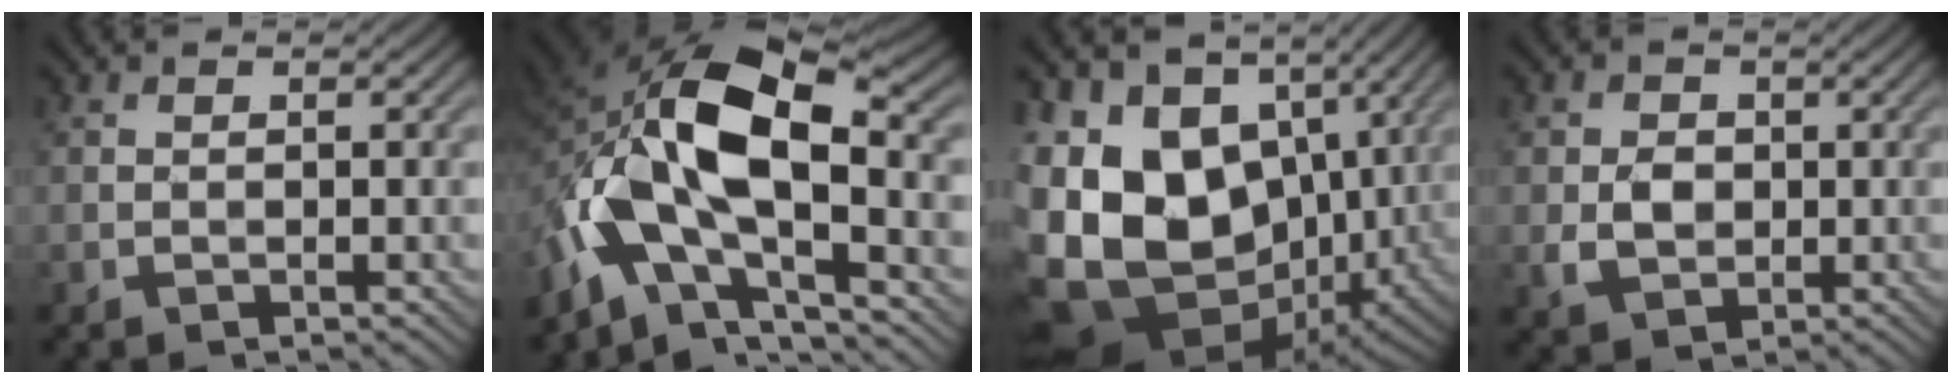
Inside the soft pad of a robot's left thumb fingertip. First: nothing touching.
{"total": 15.0, "force": [-3.5, 8.0, 12.2], "torque": [-0.219, -0.006, -0.066]}
{"total": 19.2, "force": [1.2, 14.2, 12.8], "torque": [-0.262, -0.008, 0.053]}
{"total": 3.4, "force": [-0.2, 2.9, 1.7], "torque": [-0.034, -0.004, -0.003]}